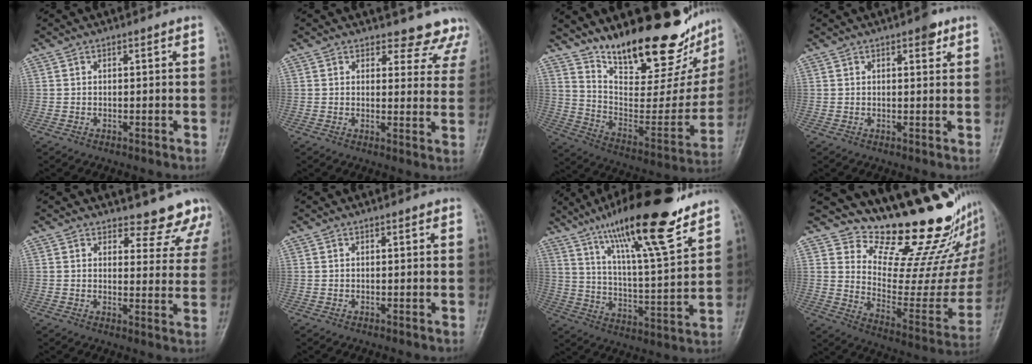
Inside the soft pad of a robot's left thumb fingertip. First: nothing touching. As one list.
[{"total": 10.5, "force": [9.7, 4.1, 0.5], "torque": [0.051, -0.064, 0.080]}, {"total": 27.0, "force": [20.6, 8.2, 15.5], "torque": [-0.201, -0.111, 0.314]}, {"total": 2.7, "force": [1.6, 1.2, 1.8], "torque": [-0.013, -0.005, 0.019]}, {"total": 10.3, "force": [9.5, 3.9, 1.0], "torque": [0.037, -0.068, 0.089]}, {"total": 0.8, "force": [0.4, 0.4, 0.6], "torque": [-0.005, 0.001, 0.002]}, {"total": 20.9, "force": [14.6, 3.6, 14.6], "torque": [-0.223, -0.062, 0.246]}, {"total": 23.3, "force": [19.3, 7.4, 10.7], "torque": [-0.102, -0.164, 0.277]}]